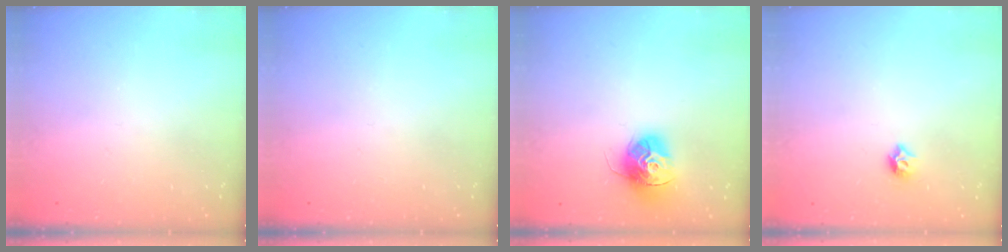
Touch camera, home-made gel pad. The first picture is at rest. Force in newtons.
{"total": 0.0}
{"total": 13.7, "press": 13.6, "slide": 1.3}
{"total": 5.5, "press": 5.4, "slide": 0.9}